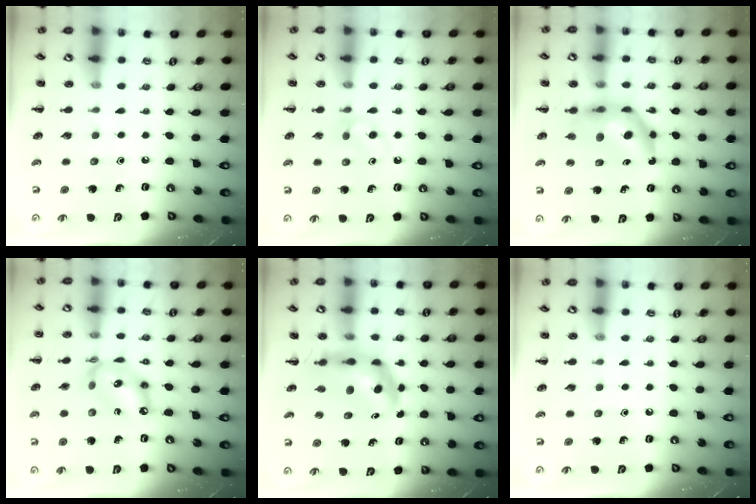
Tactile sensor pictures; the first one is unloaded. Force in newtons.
{"total": 4.6, "press": 4.4, "slide": 1.5}
{"total": 9.3, "press": 8.8, "slide": 3.2}
{"total": 13.5, "press": 13.0, "slide": 3.6}
{"total": 5.7, "press": 5.4, "slide": 1.9}
{"total": 0.0}